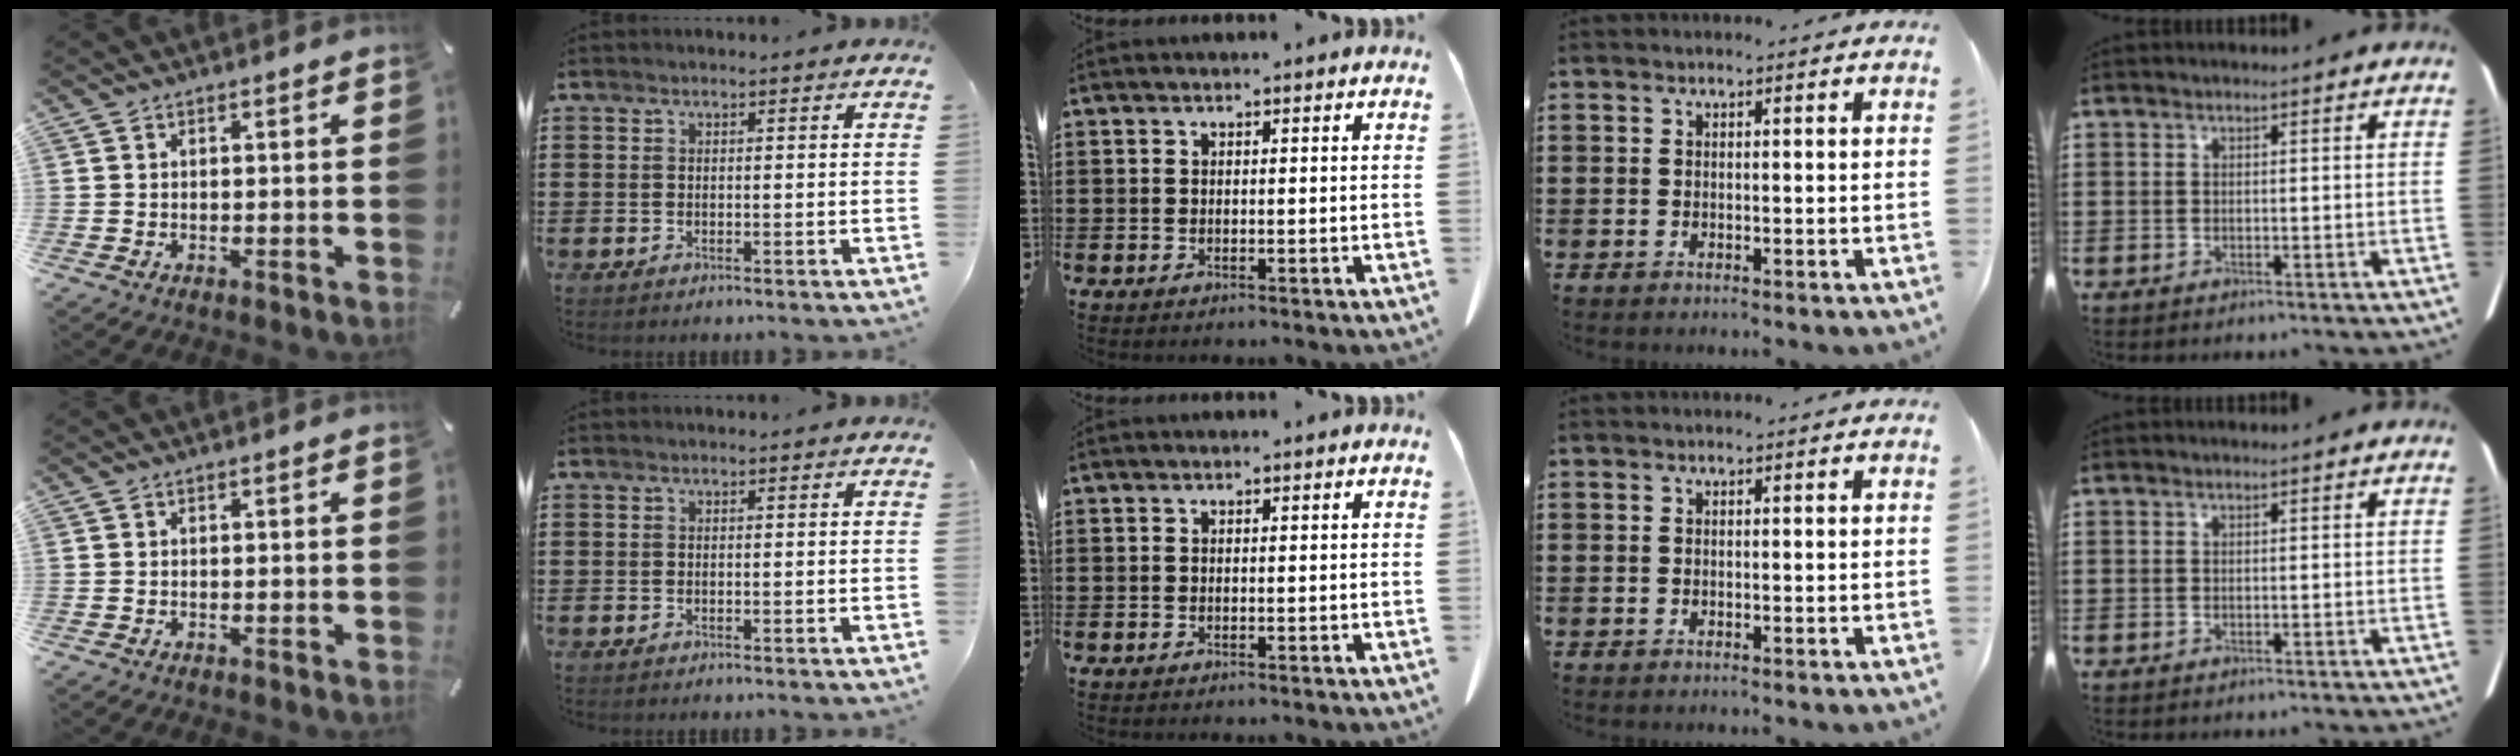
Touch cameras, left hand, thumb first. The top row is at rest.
{}